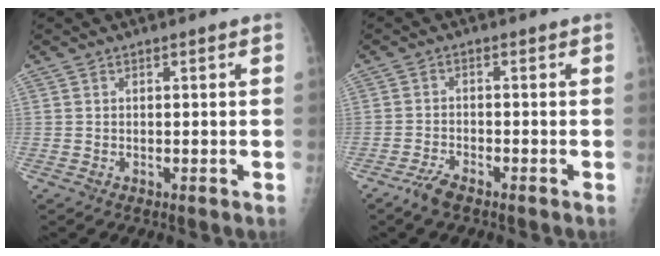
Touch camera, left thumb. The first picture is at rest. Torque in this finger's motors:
{"motor_torque": [-0.48, 0.39, 0.07, 0.02, 0.00]}